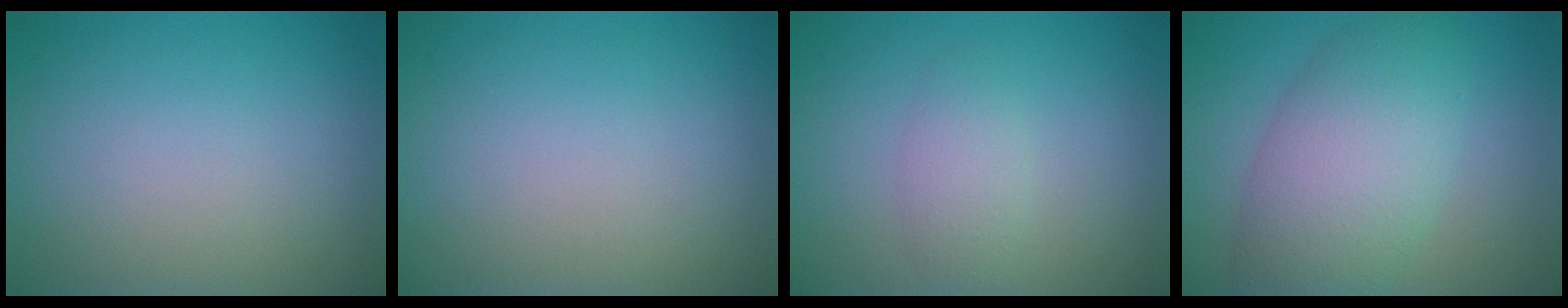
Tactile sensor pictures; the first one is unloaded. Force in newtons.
{"total": 0.0}
{"total": 1.8, "press": 1.8, "slide": 0.1}
{"total": 7.8, "press": 7.7, "slide": 0.6}